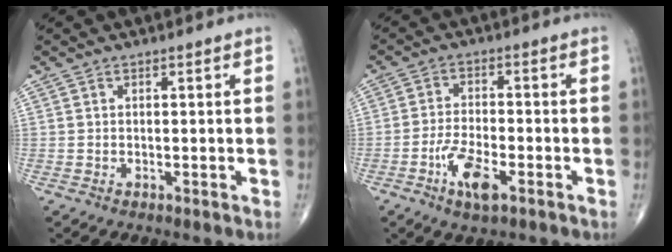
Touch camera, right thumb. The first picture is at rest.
{"total": 7.2, "force": [-3.4, 2.6, 5.8], "torque": [-0.114, 0.011, -0.062]}